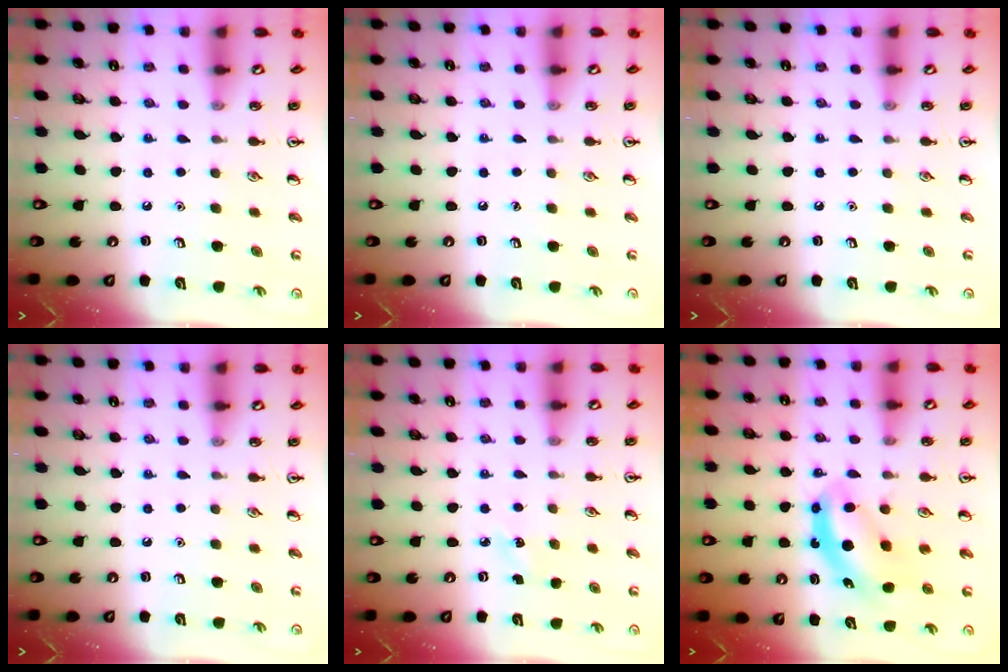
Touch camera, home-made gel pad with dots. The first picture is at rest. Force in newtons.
{"total": 0.0}
{"total": 0.0}
{"total": 0.0}
{"total": 2.8, "press": 2.6, "slide": 1.0}
{"total": 5.3, "press": 5.2, "slide": 1.2}